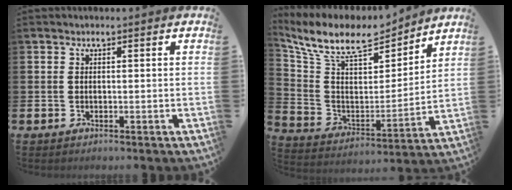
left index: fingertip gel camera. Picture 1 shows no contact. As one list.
[{"total": 10.4, "force": [9.1, 3.5, 3.7], "torque": [-0.112, -0.057, 0.158]}]